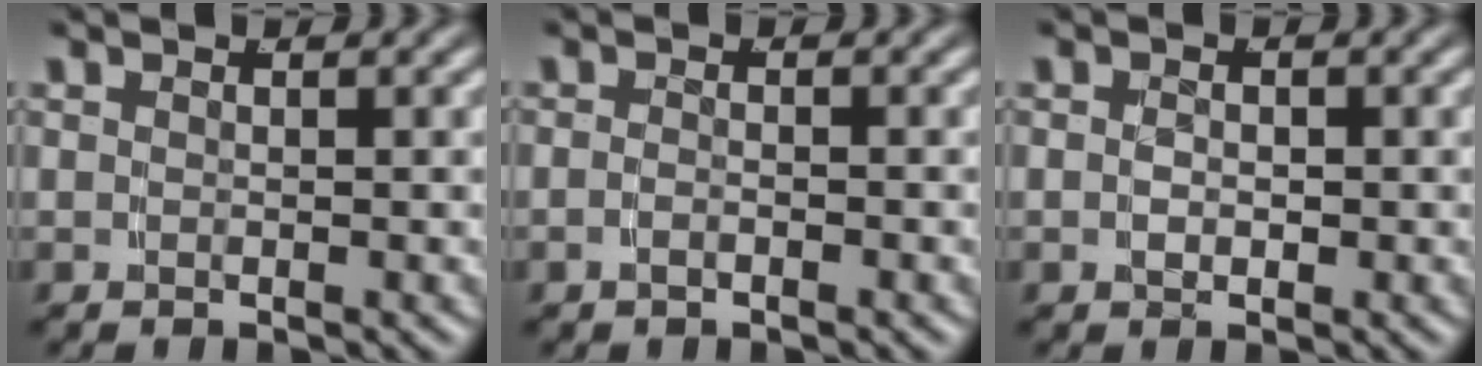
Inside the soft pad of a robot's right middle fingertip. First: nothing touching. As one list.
[{"total": 1.0, "force": [-0.9, 0.0, 0.5], "torque": [-0.015, -0.003, -0.014]}, {"total": 1.0, "force": [-0.4, 0.5, 0.7], "torque": [-0.019, -0.007, -0.002]}]